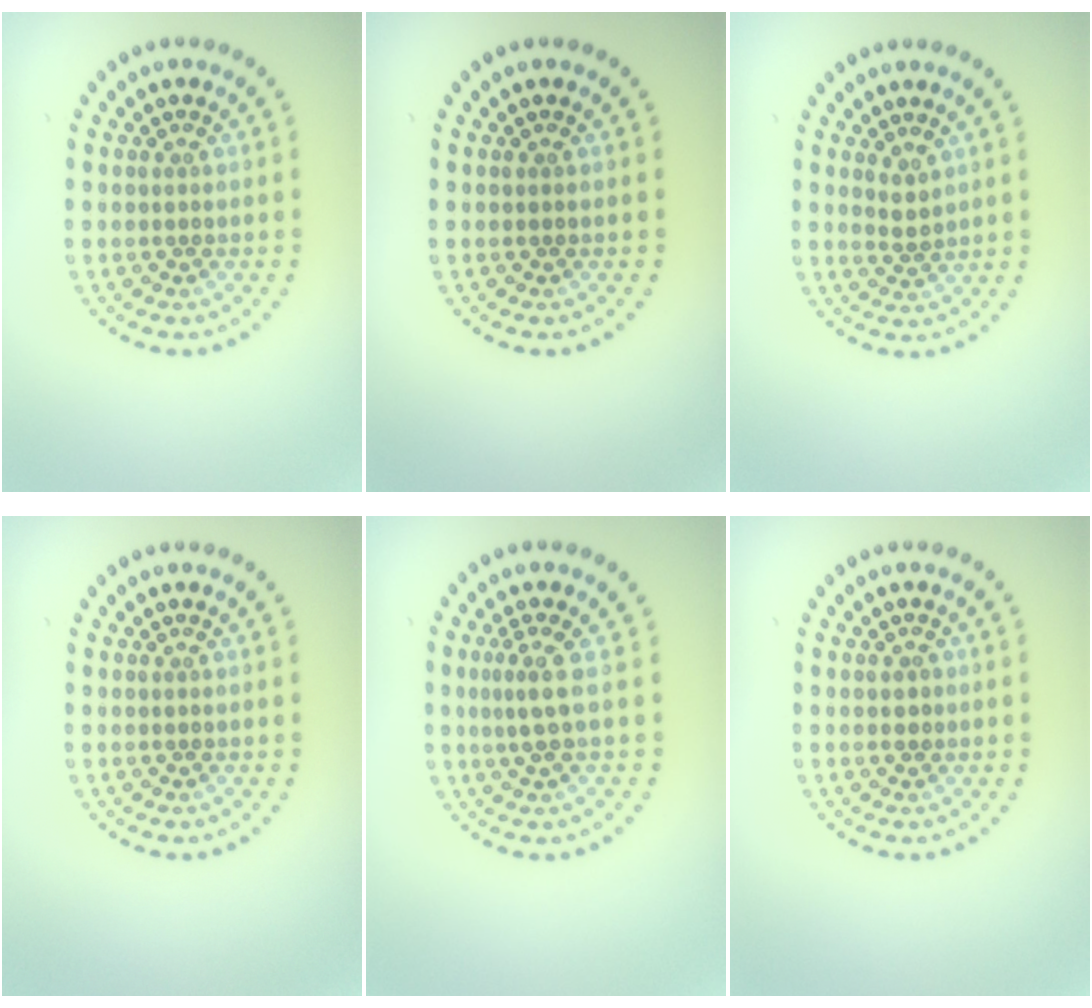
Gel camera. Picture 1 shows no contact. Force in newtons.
{"total": 0.0}
{"total": 1.4, "press": 1.1, "slide": 0.9}
{"total": 0.0}
{"total": 2.2, "press": 1.6, "slide": 1.5}
{"total": 0.8, "press": 0.8, "slide": 0.1}